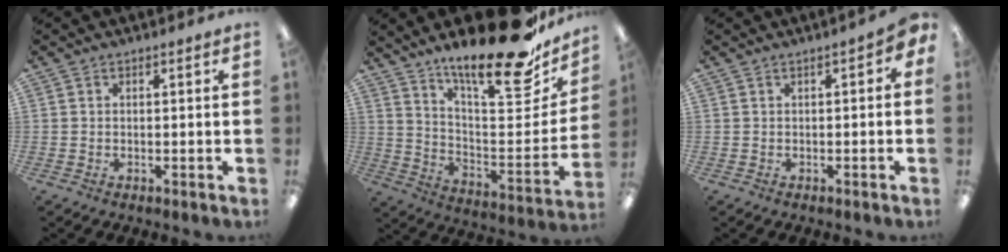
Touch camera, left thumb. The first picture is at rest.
{"total": 23.1, "force": [18.3, 4.8, 13.3], "torque": [-0.193, -0.136, 0.295]}
{"total": 1.5, "force": [-0.4, 0.9, 1.2], "torque": [-0.023, 0.005, -0.008]}